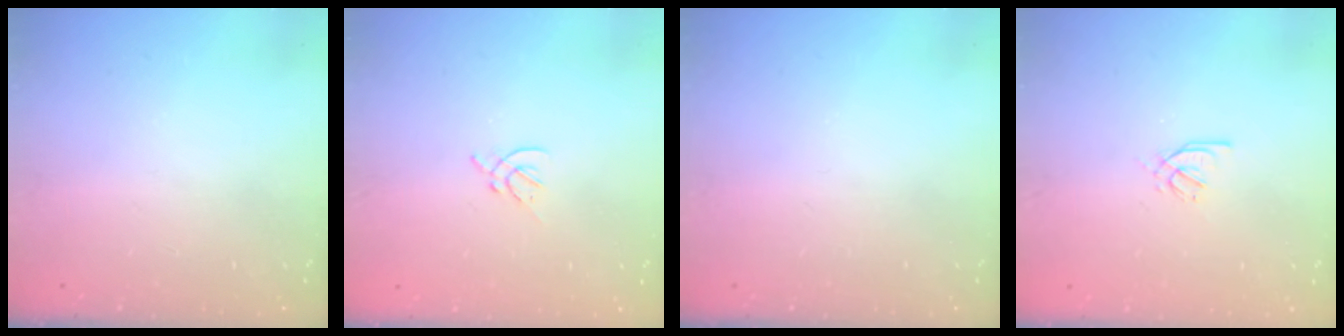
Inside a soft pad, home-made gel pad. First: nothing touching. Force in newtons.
{"total": 2.2, "press": 2.1, "slide": 0.6}
{"total": 0.0}
{"total": 2.1, "press": 2.0, "slide": 0.7}